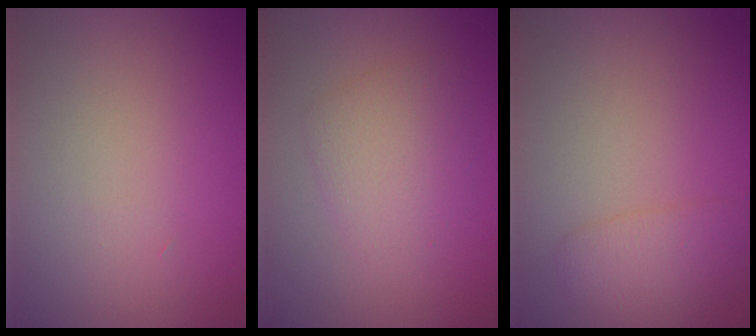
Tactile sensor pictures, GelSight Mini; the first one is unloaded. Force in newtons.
{"total": 2.9, "press": 2.9, "slide": 0.1}
{"total": 2.3, "press": 2.3, "slide": 0.1}